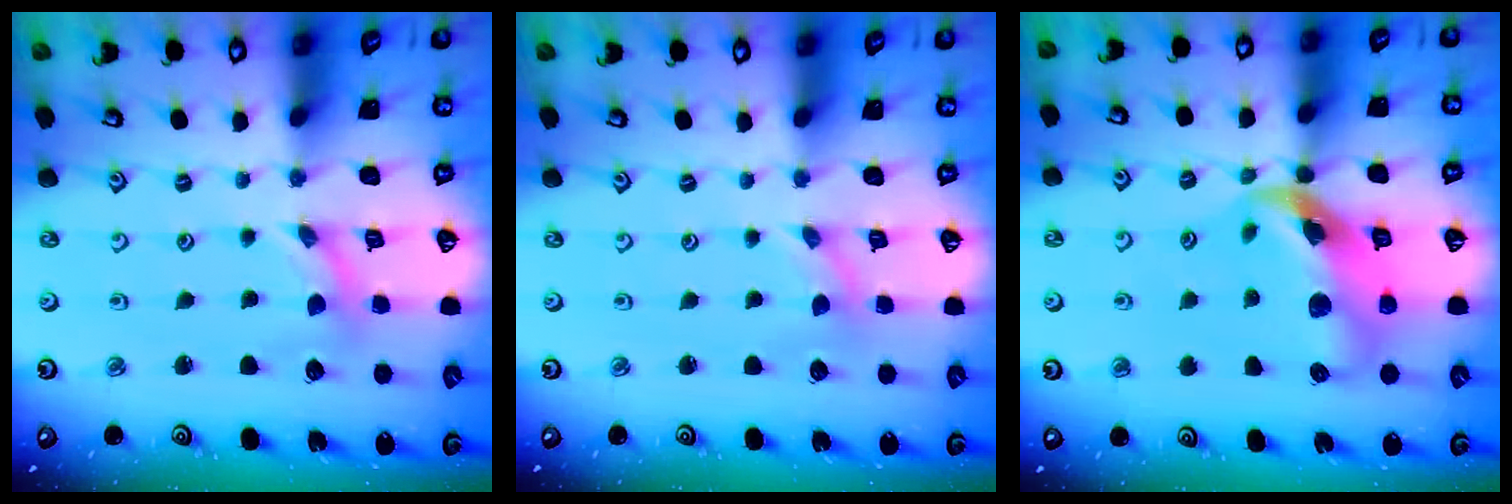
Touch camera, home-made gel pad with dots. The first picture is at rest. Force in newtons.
{"total": 0.0}
{"total": 14.7, "press": 14.6, "slide": 2.1}